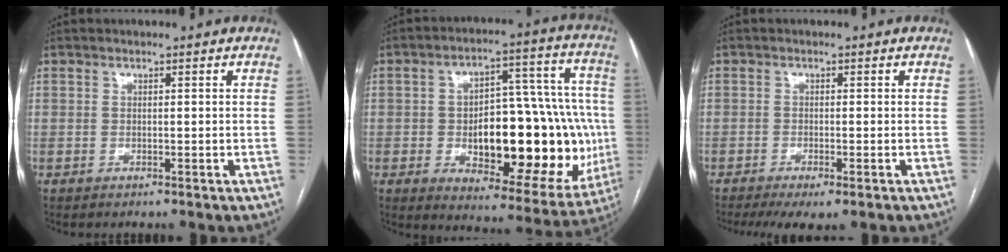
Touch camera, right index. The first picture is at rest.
{"total": 26.2, "force": [-3.3, 10.8, 23.6], "torque": [-0.287, 0.033, -0.018]}
{"total": 5.4, "force": [-3.6, 1.1, 3.8], "torque": [-0.059, -0.014, -0.055]}